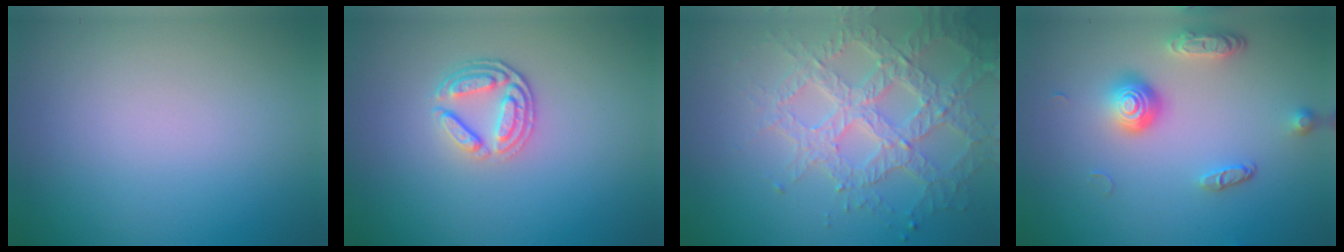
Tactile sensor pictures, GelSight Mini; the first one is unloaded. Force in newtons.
{"total": 2.9, "press": 2.5, "slide": 1.5}
{"total": 5.8, "press": 4.8, "slide": 3.2}
{"total": 3.8, "press": 2.9, "slide": 2.5}